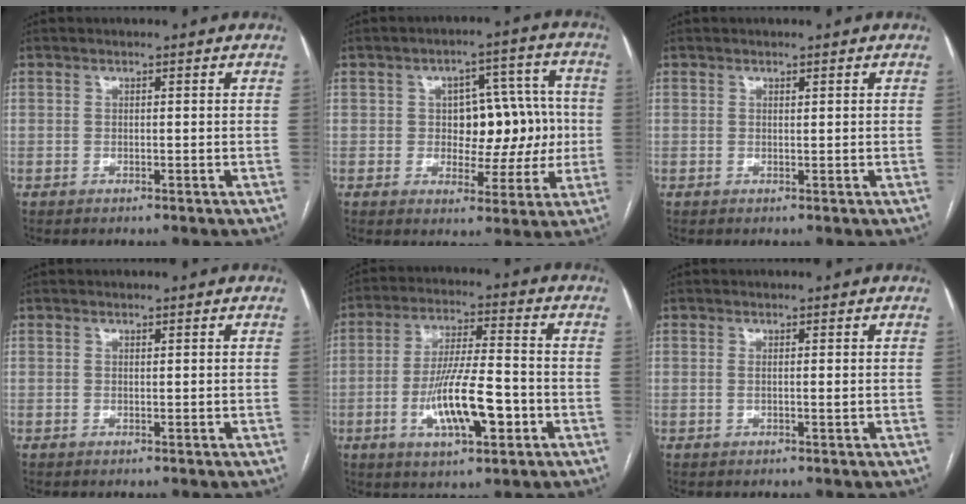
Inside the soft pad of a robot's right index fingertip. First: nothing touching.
{"total": 10.6, "force": [-0.1, 6.4, 8.5], "torque": [-0.097, 0.040, 0.011]}
{"total": 0.0}
{"total": 0.0}
{"total": 12.1, "force": [-3.6, 2.6, 11.3], "torque": [-0.213, -0.002, -0.058]}
{"total": 1.0, "force": [0.1, 0.0, 1.0], "torque": [-0.024, -0.001, 0.002]}